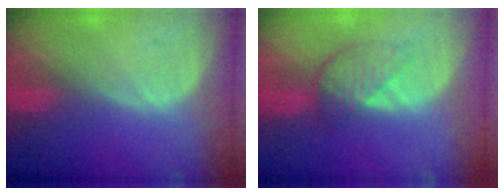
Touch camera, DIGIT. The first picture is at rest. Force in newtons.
{"total": 4.6, "press": 4.2, "slide": 2.0}